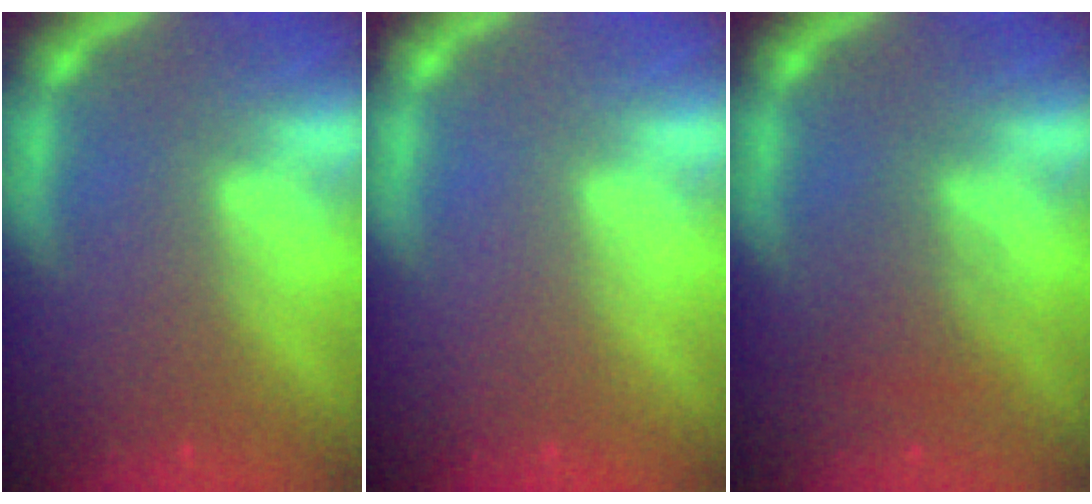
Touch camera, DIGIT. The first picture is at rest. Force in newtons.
{"total": 0.0}
{"total": 2.5}